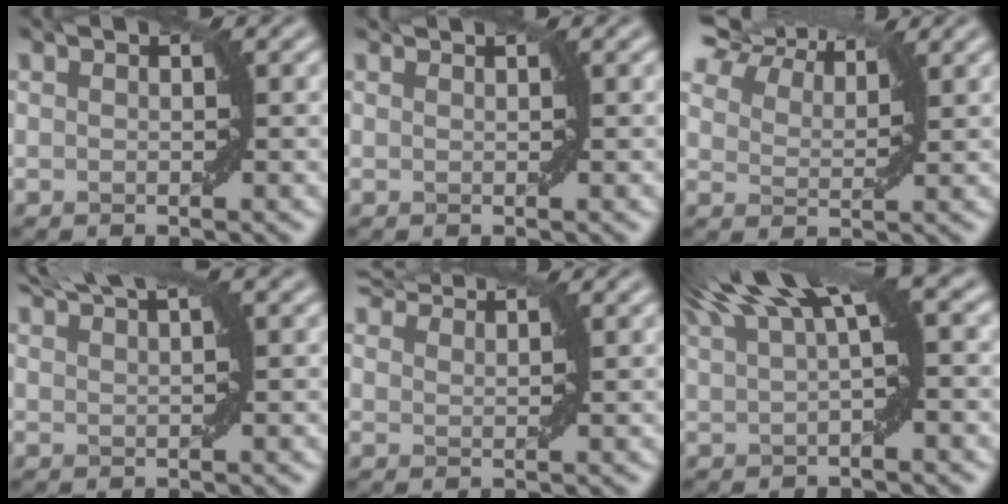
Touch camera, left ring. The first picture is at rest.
{"total": 0.8, "force": [0.8, 0.0, 0.2], "torque": [-0.005, -0.002, 0.008]}
{"total": 8.3, "force": [7.4, 2.3, 2.8], "torque": [-0.075, 0.008, 0.122]}
{"total": 3.8, "force": [3.1, 0.4, 2.1], "torque": [-0.027, 0.012, 0.046]}
{"total": 5.3, "force": [5.0, 0.5, 1.5], "torque": [-0.032, 0.014, 0.070]}
{"total": 7.2, "force": [3.5, 1.8, 6.0], "torque": [-0.090, 0.026, 0.060]}